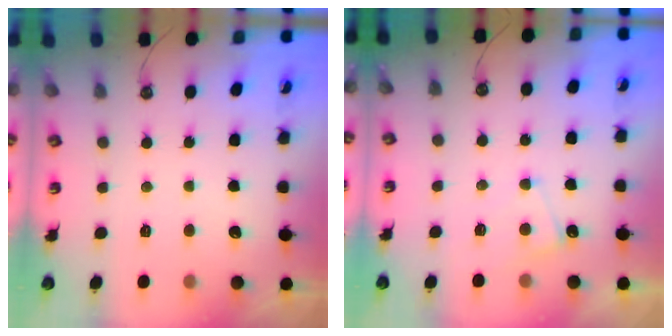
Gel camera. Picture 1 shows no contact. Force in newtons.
{"total": 0.9, "press": 0.7, "slide": 0.5}